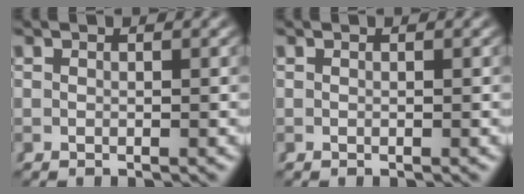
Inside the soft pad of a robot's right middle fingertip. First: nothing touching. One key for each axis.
{"total": 0.0}